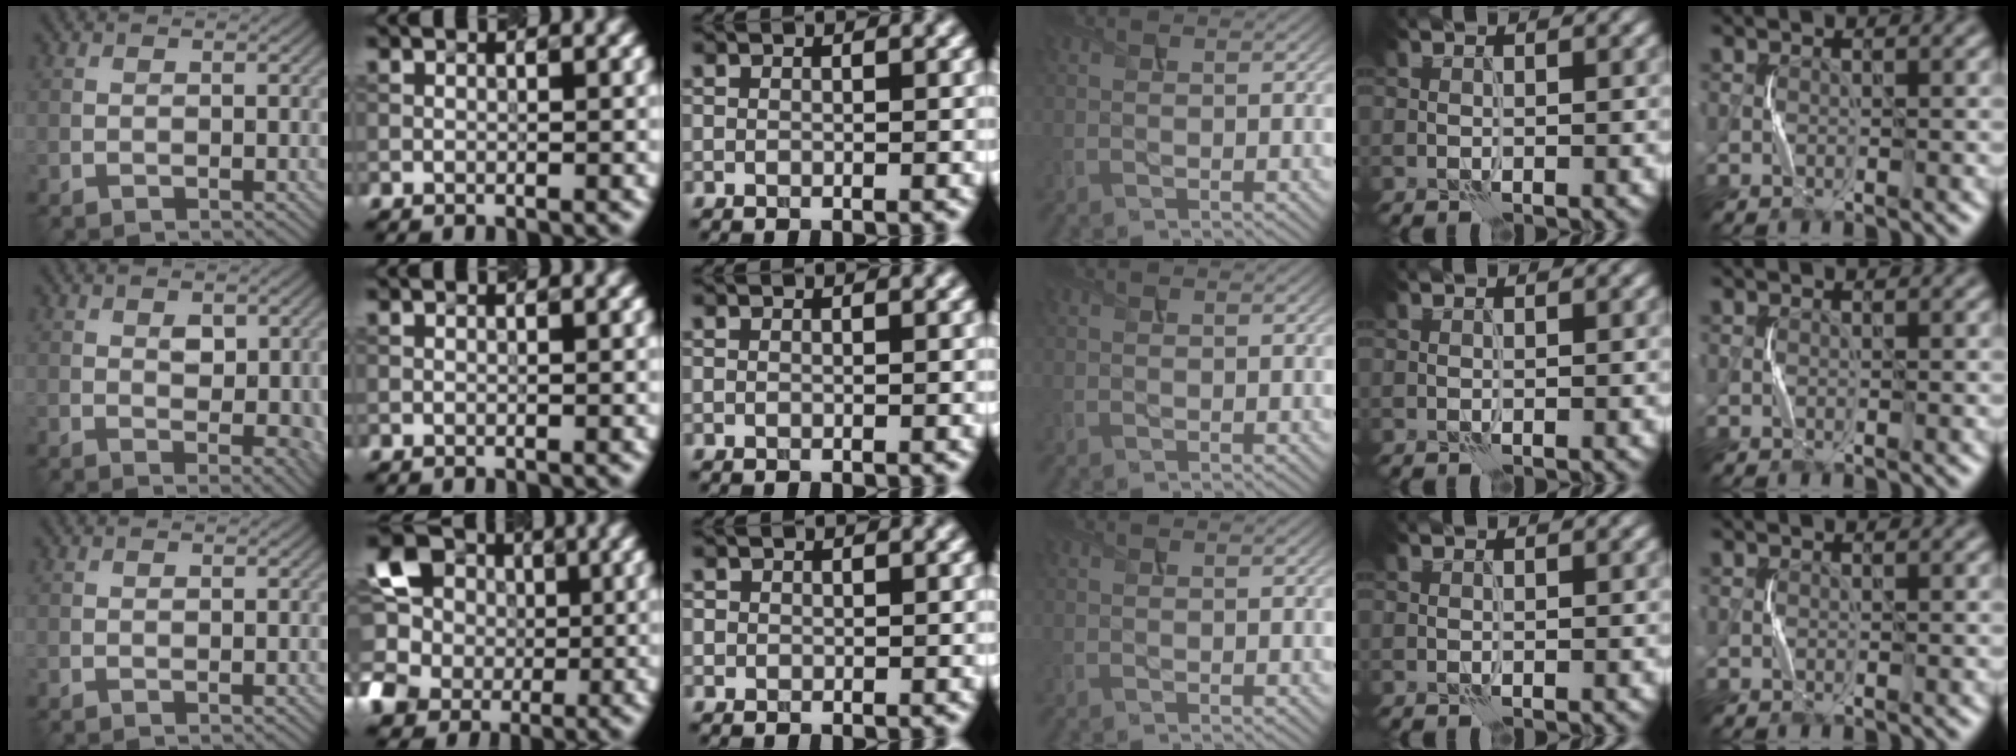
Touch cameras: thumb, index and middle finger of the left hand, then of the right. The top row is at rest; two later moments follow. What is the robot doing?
{"motion": "squeeze", "object": "stress ball aka squeeze ball"}